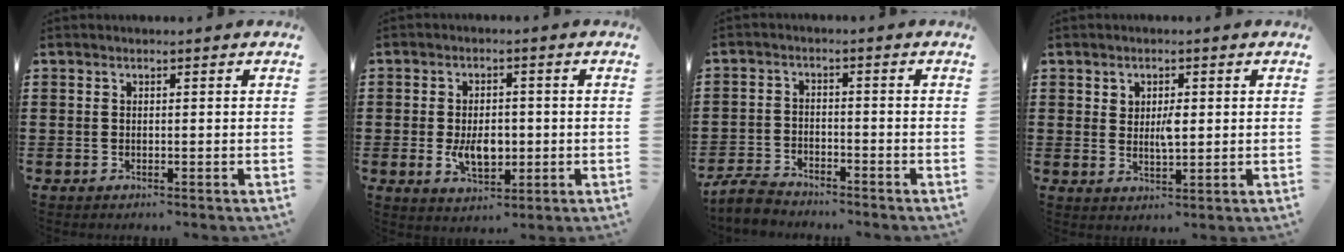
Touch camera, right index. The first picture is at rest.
{"total": 5.6, "force": [-0.9, 3.3, 4.5], "torque": [-0.071, -0.002, -0.019]}
{"total": 3.7, "force": [-3.6, 0.6, 0.7], "torque": [-0.031, 0.000, -0.078]}
{"total": 2.9, "force": [0.7, 1.4, 2.5], "torque": [-0.044, 0.000, 0.010]}